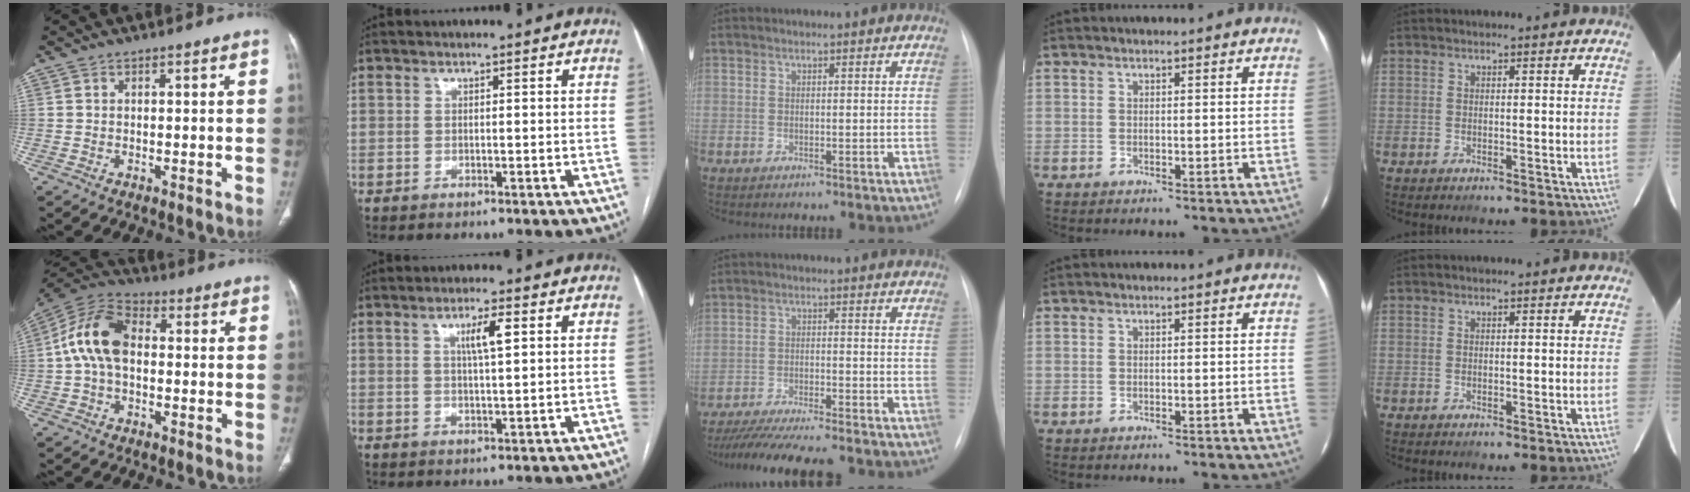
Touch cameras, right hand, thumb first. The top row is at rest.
{"thumb": {"total": 12.0, "force": [0.4, 7.7, 9.2], "torque": [-0.176, 0.032, -0.005]}, "index": {"total": 4.1, "force": [1.5, 0.4, 3.8], "torque": [-0.067, 0.002, 0.024]}, "middle": {"total": 14.6, "force": [-12.9, 1.2, 6.6], "torque": [-0.106, -0.021, -0.189]}}